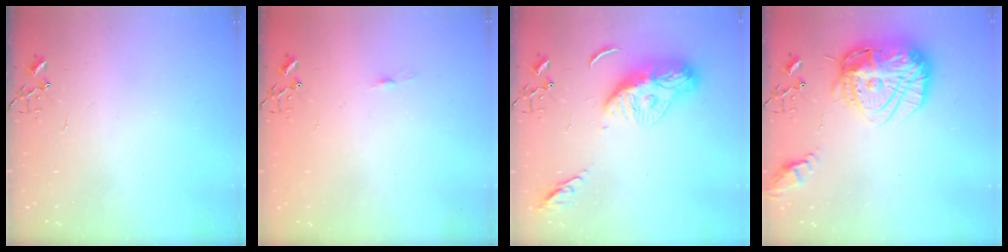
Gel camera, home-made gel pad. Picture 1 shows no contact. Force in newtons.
{"total": 3.5, "press": 3.5, "slide": 0.5}
{"total": 13.6, "press": 13.6, "slide": 1.3}
{"total": 22.9, "press": 22.7, "slide": 2.3}